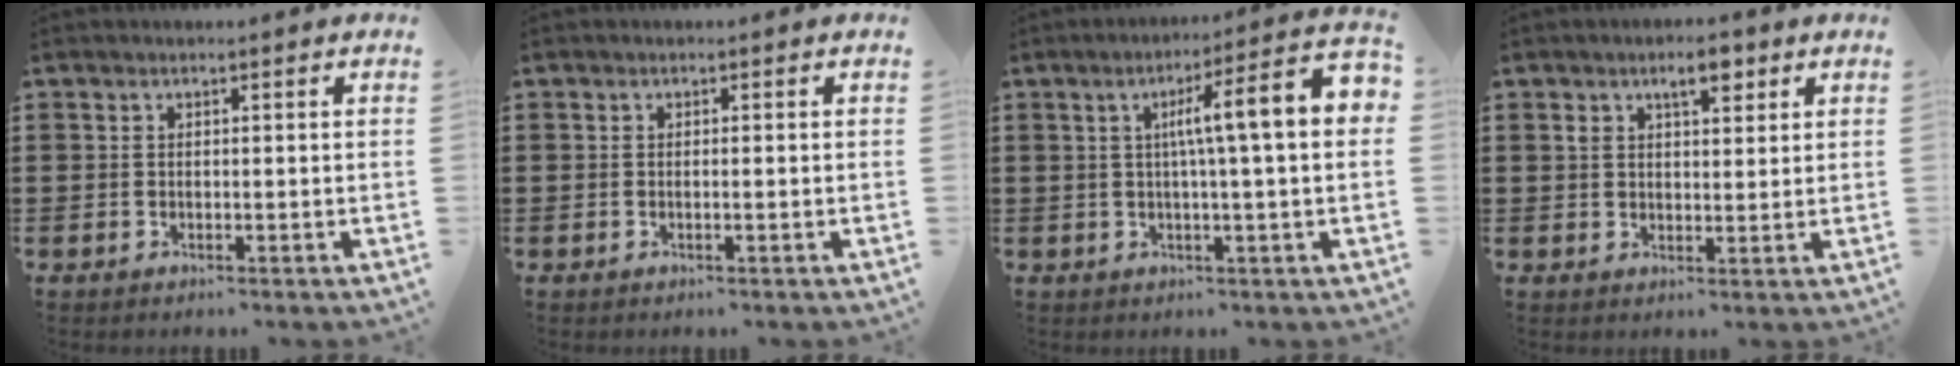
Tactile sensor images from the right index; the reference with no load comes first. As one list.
[{"total": 0.5, "force": [-0.2, -0.1, 0.5], "torque": [-0.009, -0.002, -0.004]}, {"total": 8.9, "force": [1.1, 0.3, 8.8], "torque": [-0.150, -0.009, 0.008]}, {"total": 4.2, "force": [2.4, 1.8, 3.0], "torque": [-0.039, 0.000, 0.035]}]